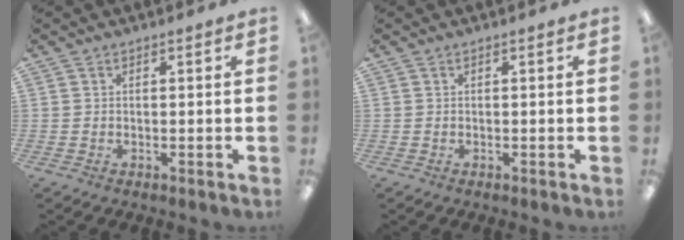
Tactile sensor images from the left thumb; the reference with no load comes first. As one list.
[{"total": 0.0}]